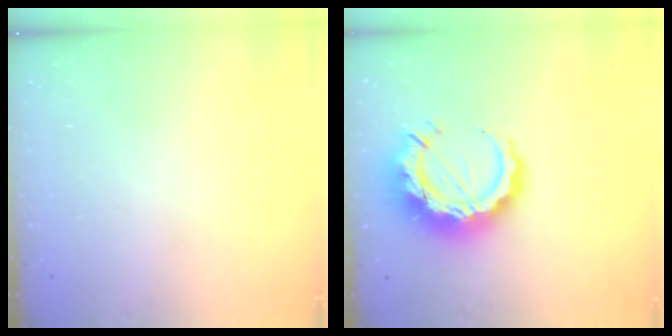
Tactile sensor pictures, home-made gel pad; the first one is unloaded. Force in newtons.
{"total": 15.1, "press": 15.0, "slide": 1.4}